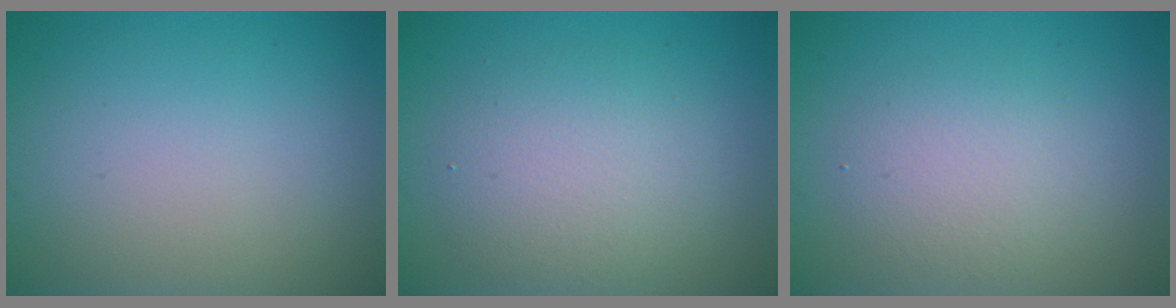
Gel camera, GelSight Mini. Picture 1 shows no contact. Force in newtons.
{"total": 2.5, "press": 2.5, "slide": 0.4}
{"total": 2.9, "press": 2.8, "slide": 0.2}